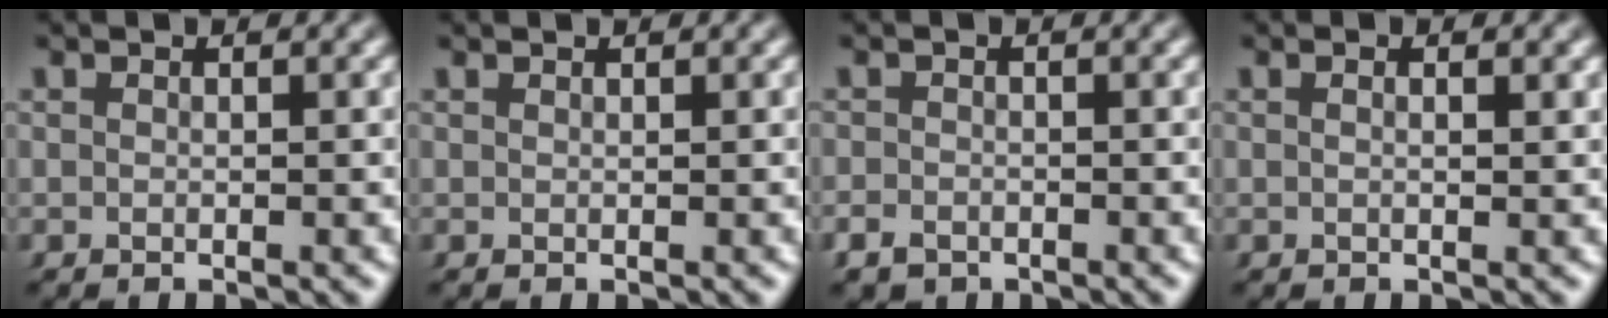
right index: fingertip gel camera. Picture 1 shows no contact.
{"total": 0.0}
{"total": 1.8, "force": [-1.3, 1.2, 0.1], "torque": [-0.010, -0.006, -0.023]}
{"total": 0.6, "force": [0.1, -0.2, 0.6], "torque": [-0.009, 0.002, 0.000]}